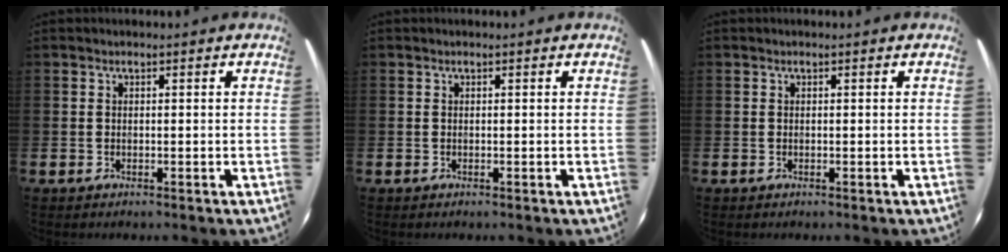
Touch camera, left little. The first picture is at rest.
{"total": 0.0}
{"total": 0.0}